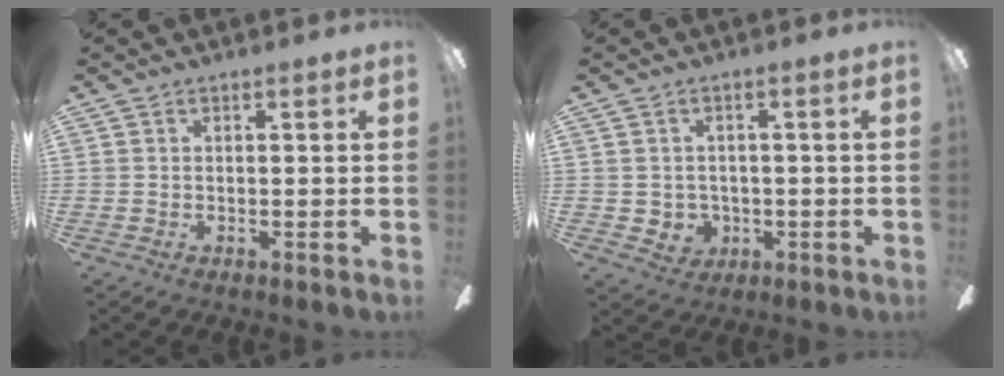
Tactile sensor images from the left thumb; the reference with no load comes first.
{"total": 3.7, "force": [0.4, 3.6, 0.7], "torque": [-0.013, 0.001, 0.008]}